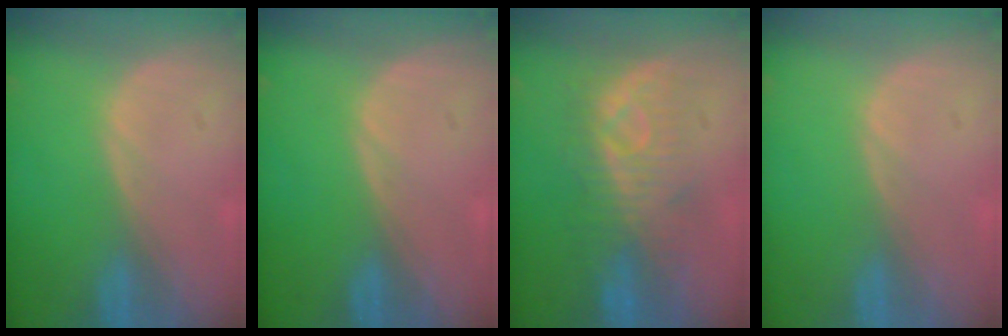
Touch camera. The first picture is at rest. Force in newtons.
{"total": 0.0}
{"total": 8.0, "press": 8.0, "slide": 0.6}
{"total": 0.0}